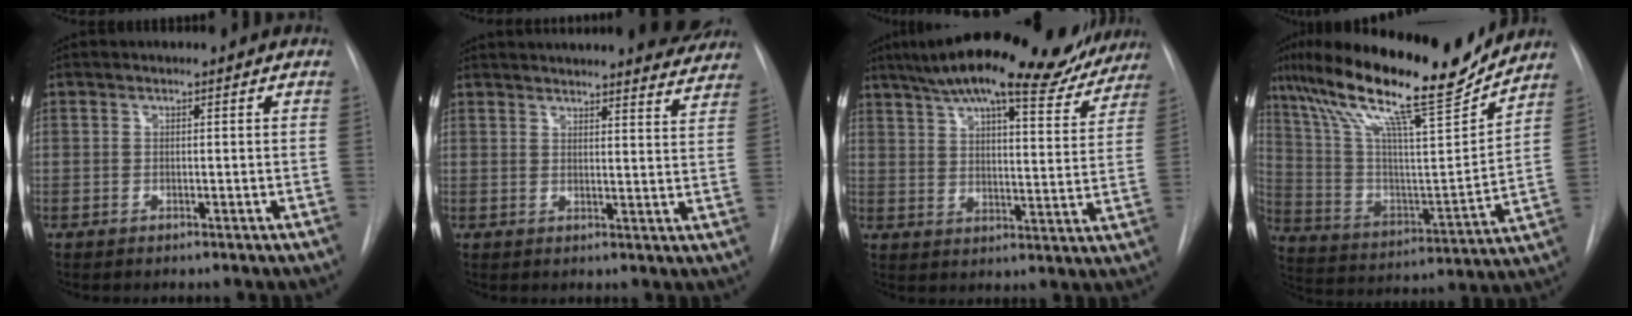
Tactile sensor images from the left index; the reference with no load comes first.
{"total": 16.9, "force": [15.9, 2.0, 5.4], "torque": [-0.070, -0.010, 0.189]}
{"total": 24.1, "force": [20.0, 5.9, 12.1], "torque": [-0.198, 0.020, 0.264]}
{"total": 22.6, "force": [18.3, 1.8, 13.1], "torque": [-0.245, -0.002, 0.308]}